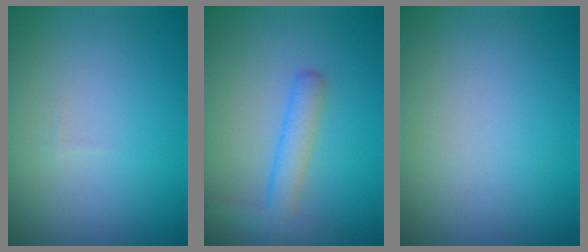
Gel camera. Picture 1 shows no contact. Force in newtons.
{"total": 2.9, "press": 2.9, "slide": 0.2}
{"total": 0.0}